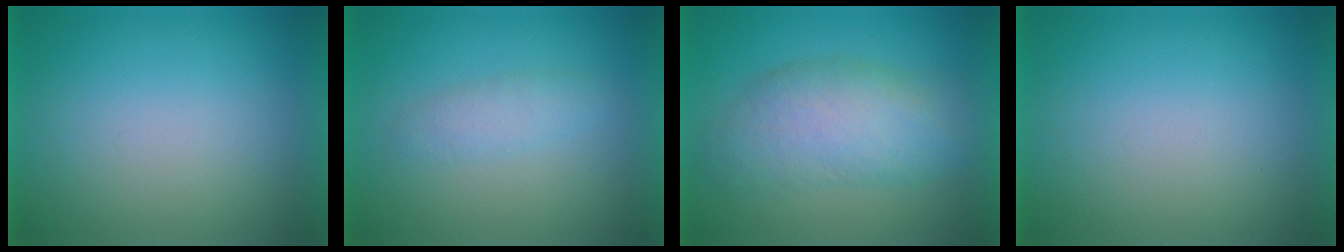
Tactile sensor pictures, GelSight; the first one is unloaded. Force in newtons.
{"total": 2.3}
{"total": 7.1}
{"total": 0.0}